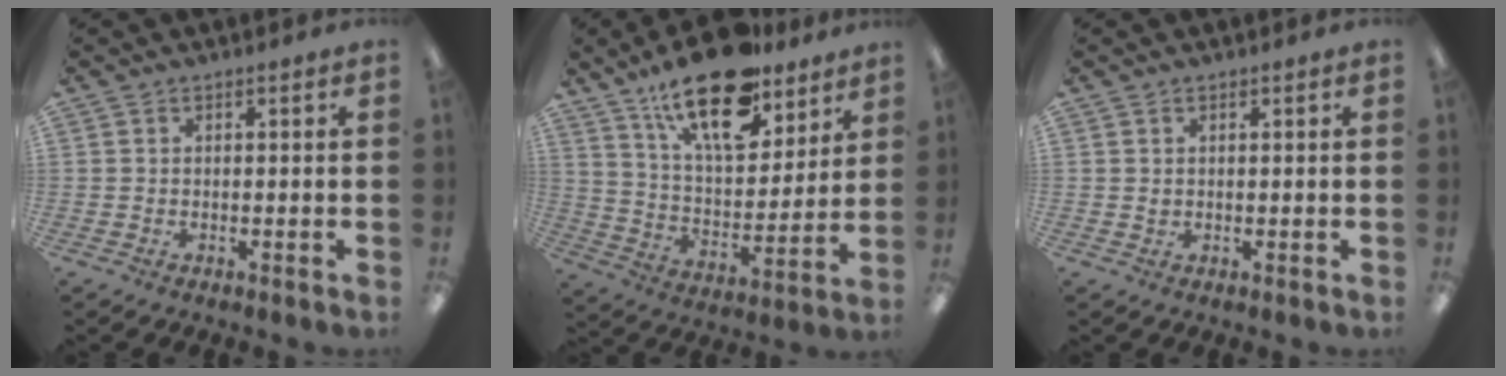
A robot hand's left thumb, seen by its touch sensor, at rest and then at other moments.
{"total": 21.7, "force": [15.0, 9.1, 12.8], "torque": [-0.210, -0.079, 0.256]}
{"total": 0.6, "force": [0.4, 0.5, 0.2], "torque": [-0.004, 0.002, 0.006]}